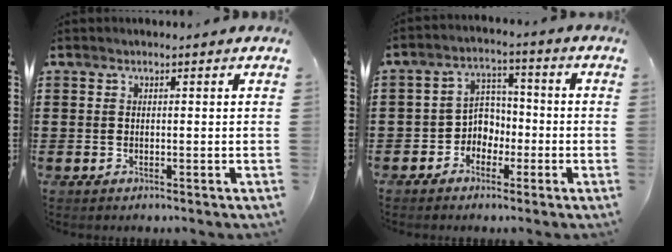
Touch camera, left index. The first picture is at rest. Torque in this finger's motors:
{"motor_torque": [0.07, 0.07, 0.05, 0.01]}